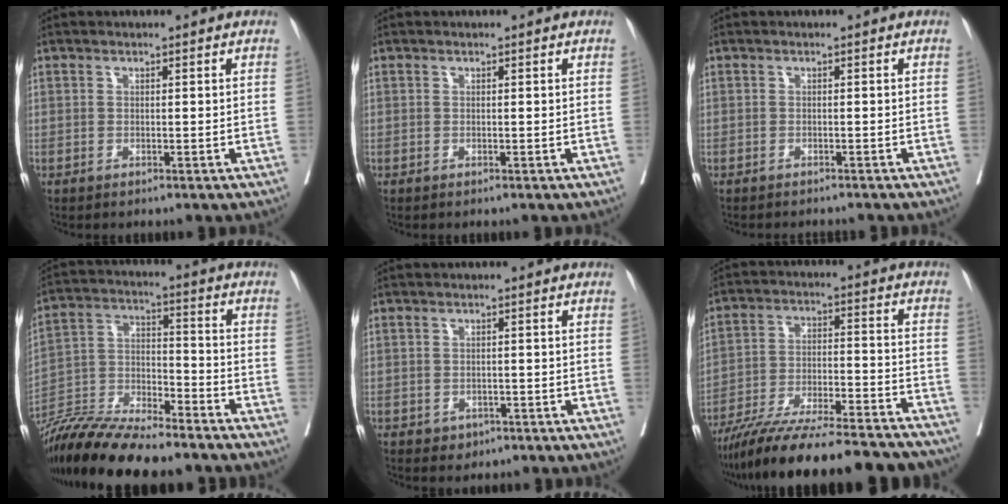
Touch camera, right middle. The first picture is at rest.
{"total": 0.0}
{"total": 3.3, "force": [-3.2, 0.4, 0.8], "torque": [-0.003, -0.006, -0.041]}
{"total": 17.8, "force": [-15.6, 2.7, 8.2], "torque": [-0.162, -0.013, -0.278]}
{"total": 2.0, "force": [-1.1, 1.6, 0.5], "torque": [-0.007, 0.005, -0.009]}
{"total": 26.7, "force": [-23.7, 3.3, 11.7], "torque": [-0.147, -0.018, -0.348]}